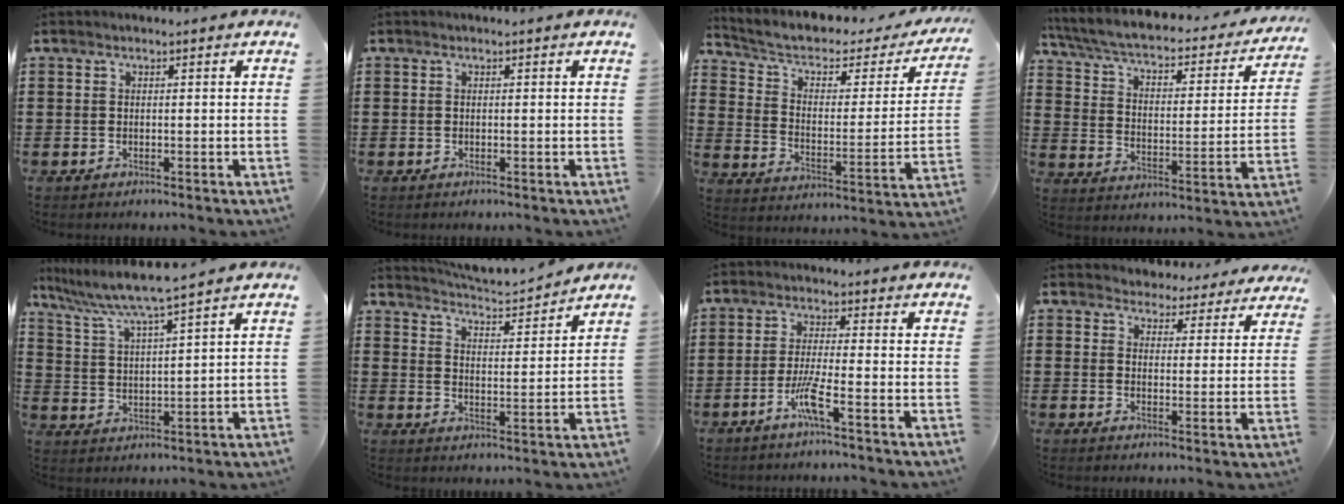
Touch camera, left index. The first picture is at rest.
{"total": 0.0}
{"total": 4.8, "force": [2.9, 2.3, 3.0], "torque": [-0.076, -0.020, 0.044]}
{"total": 4.5, "force": [3.5, 0.8, 2.6], "torque": [-0.068, -0.034, 0.052]}
{"total": 5.6, "force": [4.8, -0.8, 2.7], "torque": [-0.073, -0.033, 0.076]}
{"total": 3.8, "force": [3.7, 0.0, 0.4], "torque": [-0.030, -0.030, 0.059]}
{"total": 5.1, "force": [-2.8, -0.1, 4.2], "torque": [-0.098, -0.015, -0.059]}
{"total": 4.1, "force": [3.9, 1.0, 0.1], "torque": [-0.023, -0.015, 0.069]}